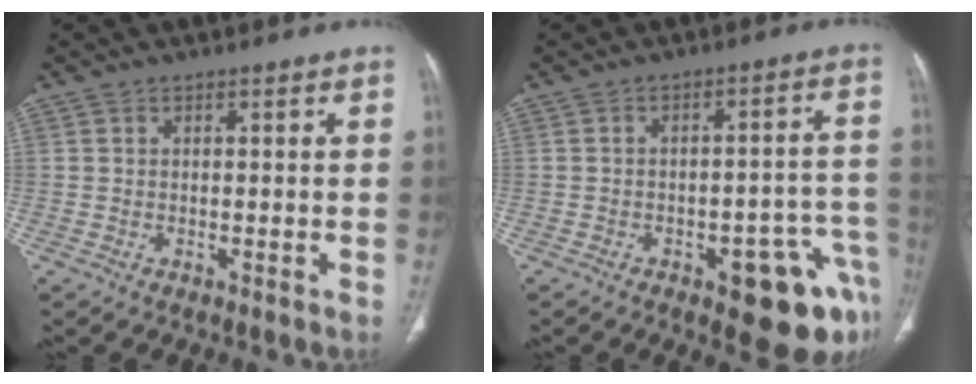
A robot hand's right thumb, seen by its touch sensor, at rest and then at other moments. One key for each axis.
{"total": 14.3, "fx": -7.1, "fy": 5.1, "fz": 11.3, "tx": -0.073, "ty": 0.049, "tz": -0.075}